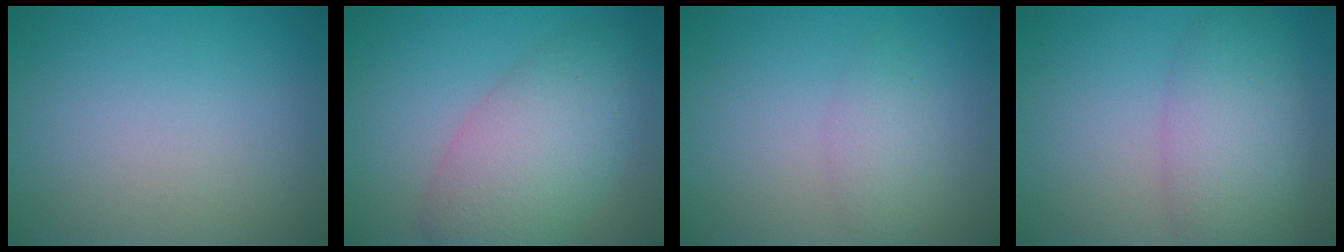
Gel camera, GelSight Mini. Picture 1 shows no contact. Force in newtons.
{"total": 7.3, "press": 7.3, "slide": 0.3}
{"total": 2.0, "press": 2.0, "slide": 0.1}
{"total": 5.8, "press": 5.8, "slide": 0.1}